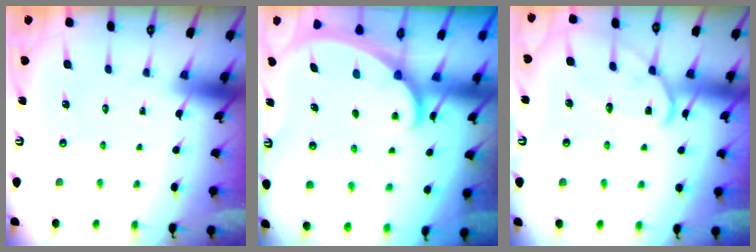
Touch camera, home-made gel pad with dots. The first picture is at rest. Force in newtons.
{"total": 2.3, "press": 2.3, "slide": 0.3}
{"total": 12.1, "press": 12.0, "slide": 1.1}